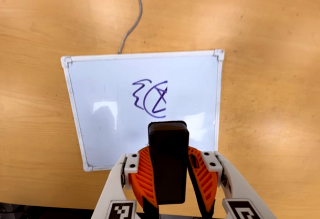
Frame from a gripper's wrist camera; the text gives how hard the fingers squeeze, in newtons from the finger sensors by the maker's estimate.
{"total": 10.5, "left": 10.9, "right": 10.0}